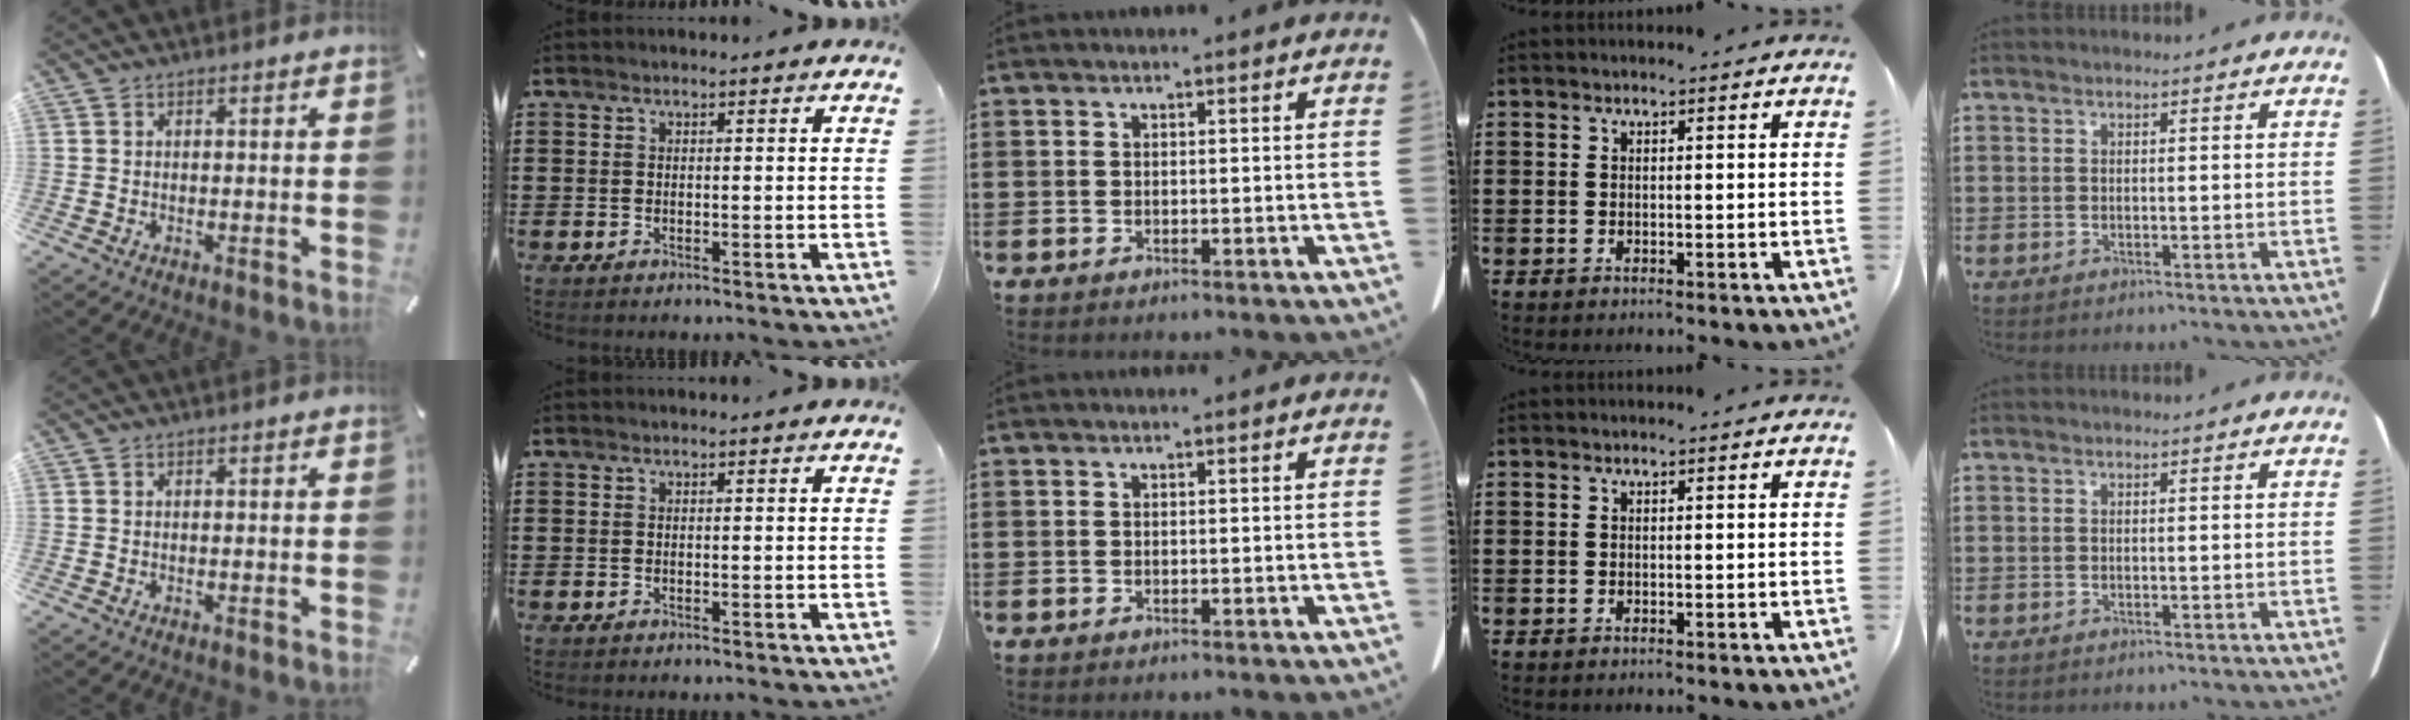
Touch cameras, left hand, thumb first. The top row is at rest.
{}